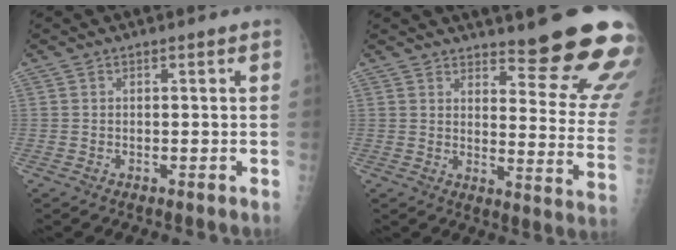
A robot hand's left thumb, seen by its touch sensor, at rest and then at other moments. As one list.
[{"total": 18.8, "force": [15.4, 3.4, 10.3], "torque": [-0.100, -0.128, 0.188]}]